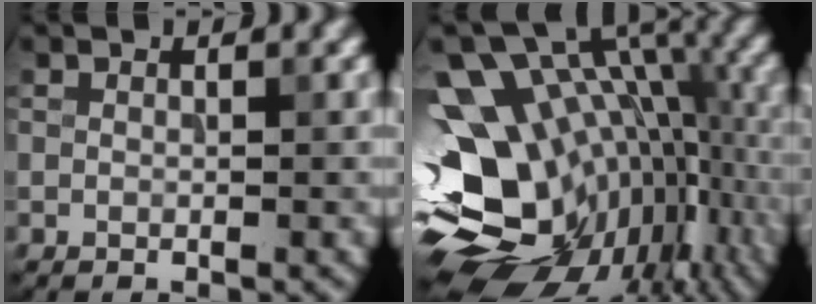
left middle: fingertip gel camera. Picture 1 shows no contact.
{"total": 17.1, "force": [-3.4, 11.0, 12.6], "torque": [-0.201, -0.007, -0.033]}